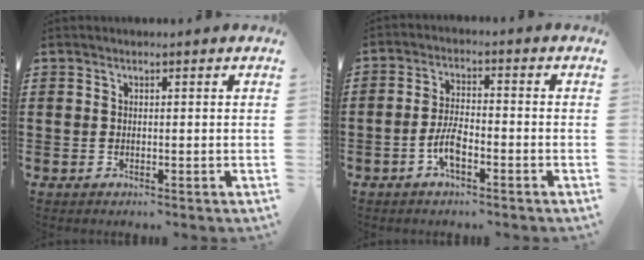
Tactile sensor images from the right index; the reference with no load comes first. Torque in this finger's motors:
{"motor_torque": [2.01, 0.13, 0.36, 0.14]}